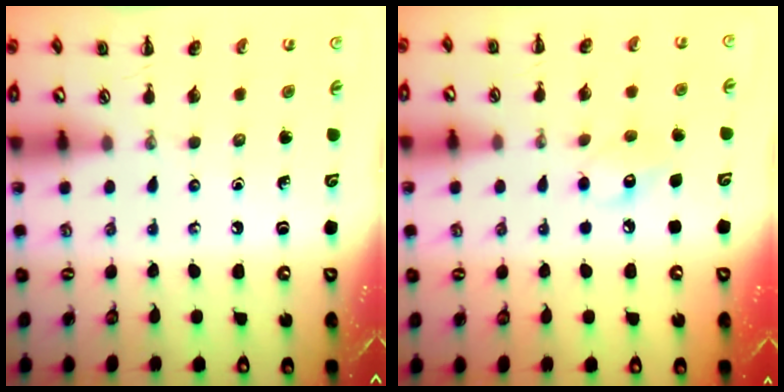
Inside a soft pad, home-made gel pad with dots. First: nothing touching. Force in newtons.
{"total": 8.4, "press": 8.3, "slide": 1.3}